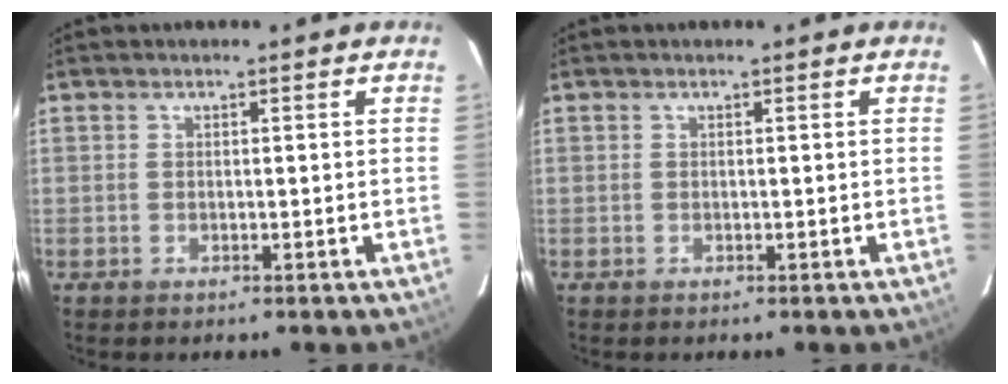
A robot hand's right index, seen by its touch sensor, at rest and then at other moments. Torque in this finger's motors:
{"motor_torque": [-0.03, -0.01, 0.00, 0.01]}